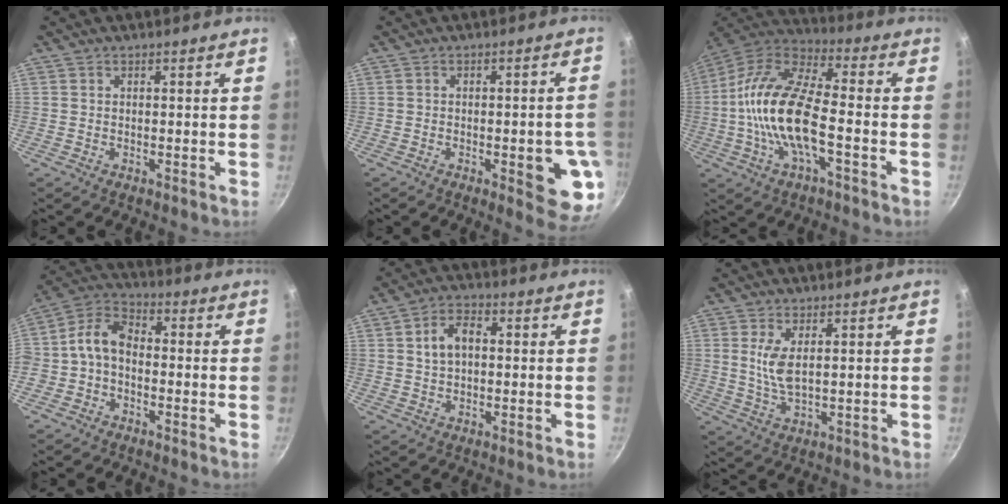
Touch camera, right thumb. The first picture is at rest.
{"total": 9.6, "force": [-2.3, 3.2, 8.8], "torque": [-0.085, 0.005, -0.024]}
{"total": 18.5, "force": [-3.4, 7.6, 16.5], "torque": [-0.317, 0.040, -0.080]}
{"total": 7.9, "force": [-1.5, 5.7, 5.2], "torque": [-0.090, 0.037, -0.044]}
{"total": 6.4, "force": [0.9, 4.2, 4.7], "torque": [-0.070, 0.015, 0.012]}
{"total": 5.5, "force": [1.4, 2.3, 4.9], "torque": [-0.095, -0.012, 0.032]}